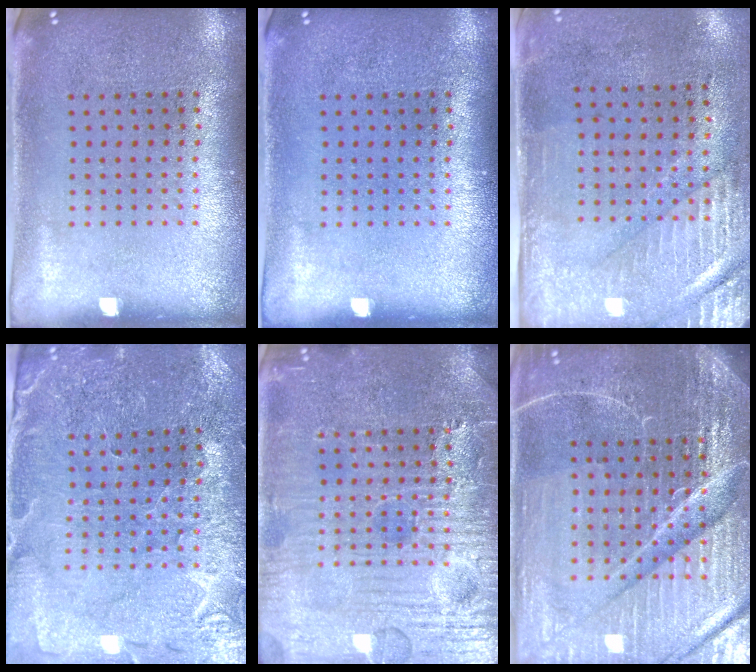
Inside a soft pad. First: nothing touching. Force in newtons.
{"total": 0.0}
{"total": 2.9, "press": 2.4, "slide": 1.6}
{"total": 1.3, "press": 1.2, "slide": 0.2}
{"total": 7.1, "press": 7.1, "slide": 0.9}
{"total": 6.5, "press": 5.8, "slide": 3.0}